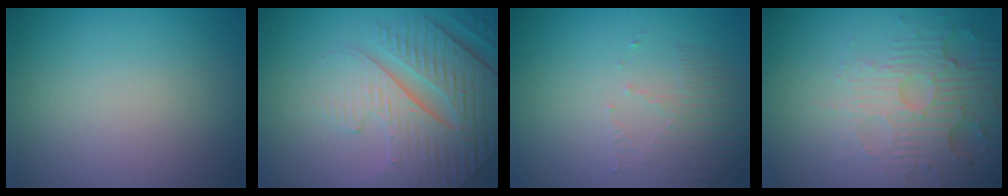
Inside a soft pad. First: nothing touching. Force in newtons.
{"total": 5.7, "press": 5.1, "slide": 2.6}
{"total": 1.7, "press": 0.9, "slide": 1.4}
{"total": 5.7, "press": 3.6, "slide": 4.4}